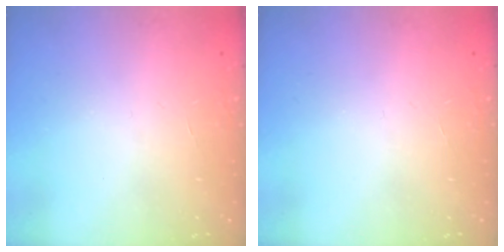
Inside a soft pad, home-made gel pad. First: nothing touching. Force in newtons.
{"total": 0.0}